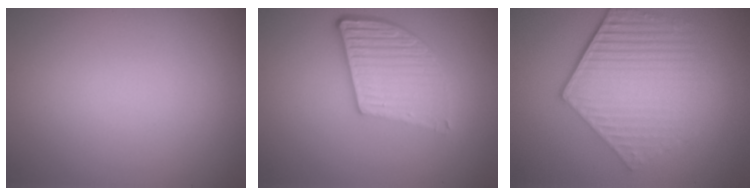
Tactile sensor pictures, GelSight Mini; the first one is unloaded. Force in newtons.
{"total": 5.1, "press": 3.8, "slide": 3.5}
{"total": 6.0, "press": 4.5, "slide": 4.0}